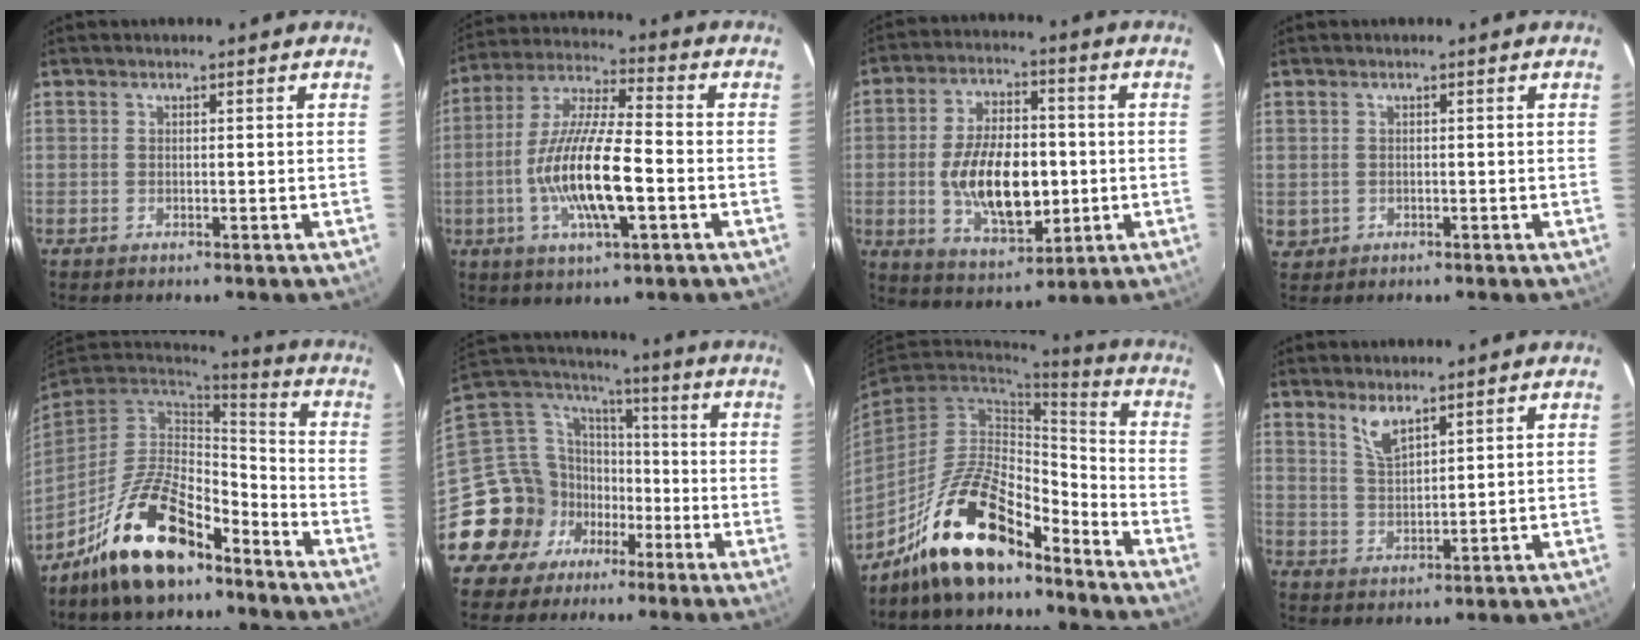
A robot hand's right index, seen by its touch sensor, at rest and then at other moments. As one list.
[{"total": 15.5, "force": [-3.7, 3.6, 14.6], "torque": [-0.290, -0.008, -0.071]}, {"total": 15.3, "force": [-1.6, 8.0, 13.0], "torque": [-0.245, -0.002, -0.014]}, {"total": 2.3, "force": [-0.2, 2.3, 0.3], "torque": [-0.004, 0.000, 0.001]}, {"total": 18.2, "force": [-12.0, 7.7, 11.3], "torque": [-0.228, 0.001, -0.211]}, {"total": 17.0, "force": [-7.9, 14.2, 5.2], "torque": [-0.133, 0.060, -0.127]}, {"total": 16.9, "force": [-12.6, 5.9, 9.5], "torque": [-0.192, 0.011, -0.225]}, {"total": 4.6, "force": [3.4, 1.2, 2.8], "torque": [-0.054, -0.002, 0.070]}]